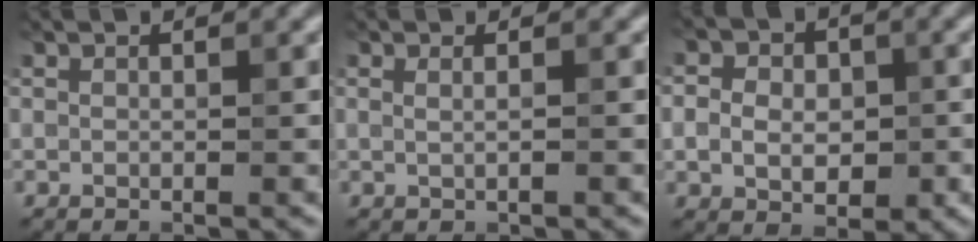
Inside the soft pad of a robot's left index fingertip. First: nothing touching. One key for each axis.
{"total": 1.4, "fx": 0.4, "fy": 0.7, "fz": 1.2, "tx": -0.009, "ty": -0.007, "tz": -0.004}
{"total": 5.1, "fx": 0.0, "fy": 4.0, "fz": 3.1, "tx": -0.029, "ty": 0.011, "tz": -0.013}